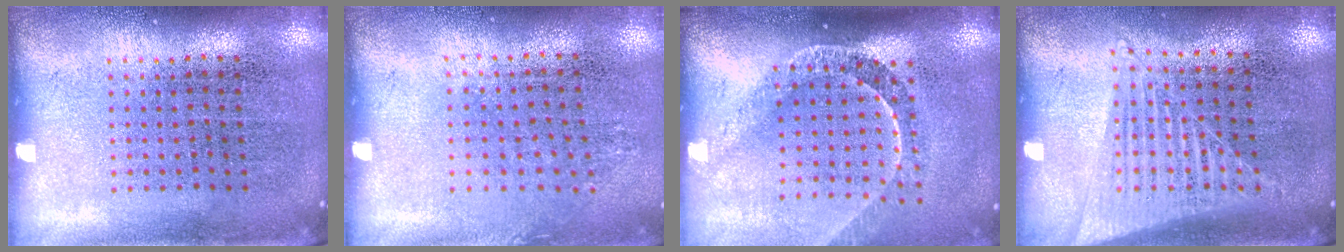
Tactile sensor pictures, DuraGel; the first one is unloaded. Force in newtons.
{"total": 0.7, "press": 0.6, "slide": 0.4}
{"total": 2.2, "press": 1.6, "slide": 1.4}
{"total": 1.4, "press": 1.3, "slide": 0.6}